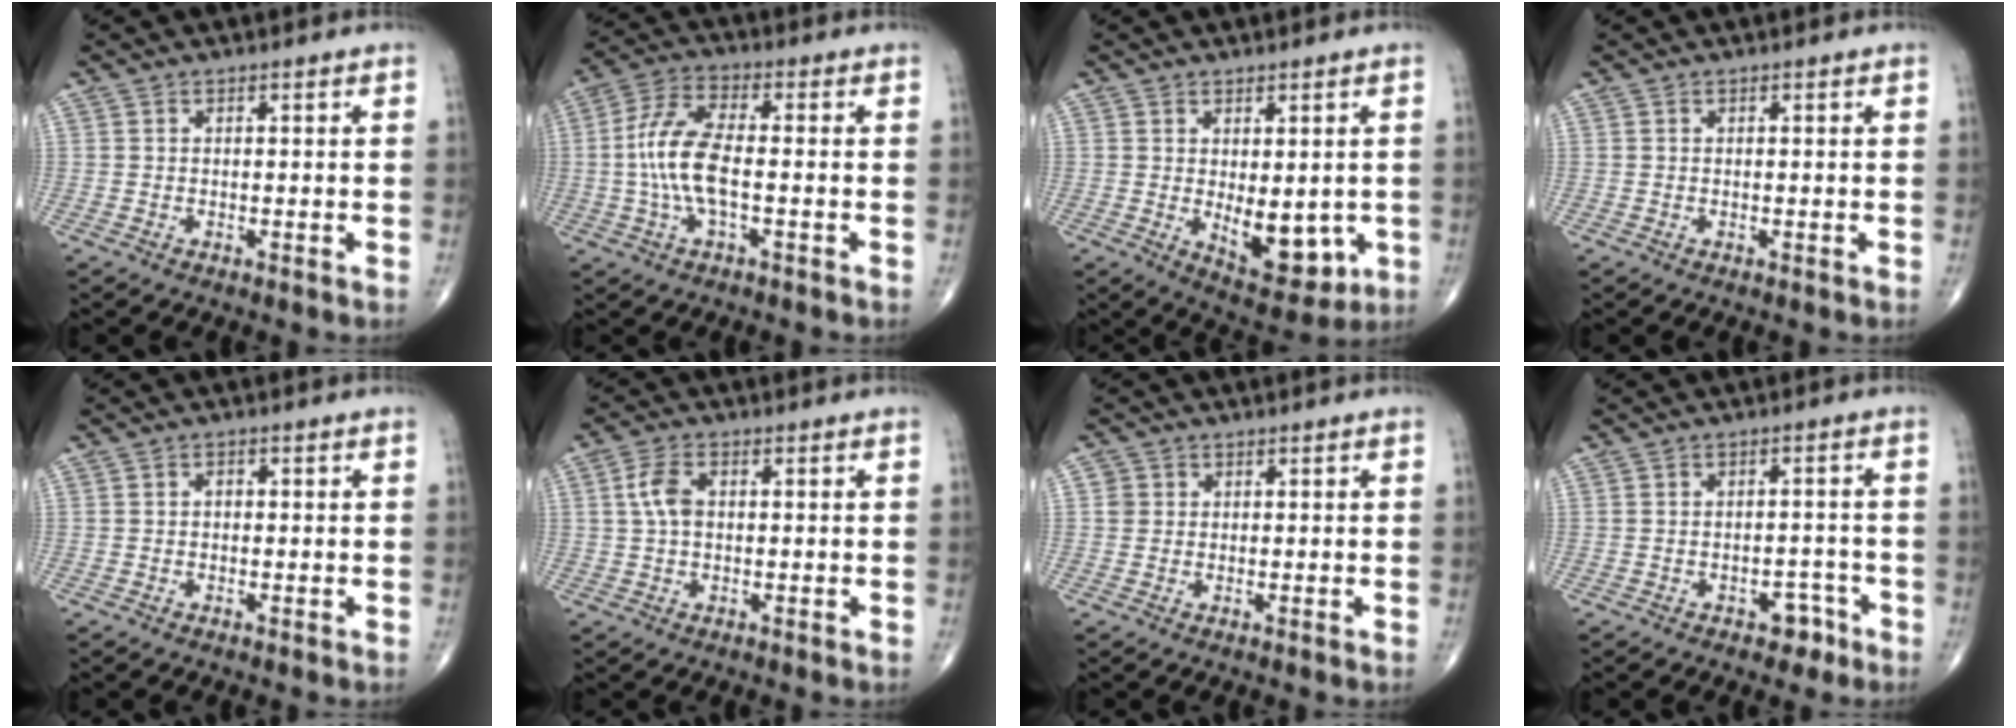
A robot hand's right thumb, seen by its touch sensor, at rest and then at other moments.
{"total": 10.4, "force": [-1.1, 4.0, 9.5], "torque": [-0.213, 0.024, -0.025]}
{"total": 9.6, "force": [-1.1, 5.1, 8.1], "torque": [-0.084, -0.017, 0.002]}
{"total": 0.0}
{"total": 1.1, "force": [0.0, 0.8, 0.7], "torque": [-0.003, 0.005, -0.004]}
{"total": 4.6, "force": [0.6, 2.7, 3.7], "torque": [-0.079, 0.008, 0.009]}
{"total": 1.7, "force": [0.3, 1.6, 0.2], "torque": [0.007, 0.003, 0.002]}
{"total": 3.8, "force": [-2.3, 2.4, 1.9], "torque": [-0.007, 0.022, -0.028]}